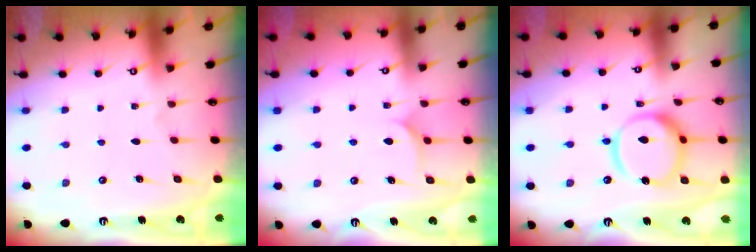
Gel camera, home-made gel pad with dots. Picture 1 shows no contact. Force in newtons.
{"total": 7.6, "press": 7.6, "slide": 0.5}
{"total": 14.4, "press": 14.3, "slide": 1.7}